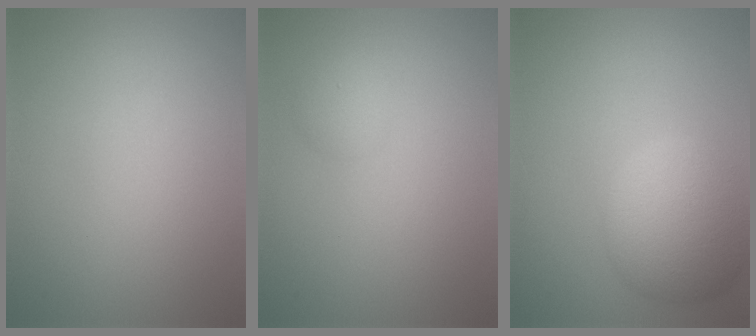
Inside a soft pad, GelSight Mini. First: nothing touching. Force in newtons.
{"total": 1.4, "press": 1.3, "slide": 0.2}
{"total": 7.0, "press": 7.0, "slide": 0.3}